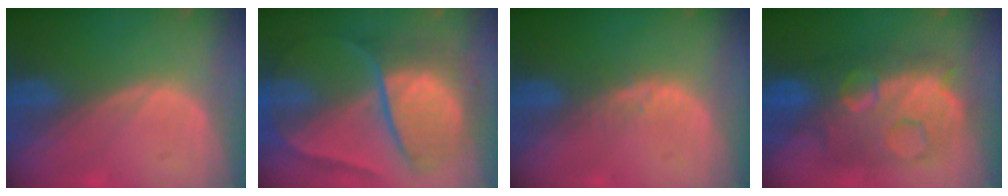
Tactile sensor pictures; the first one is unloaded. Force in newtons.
{"total": 10.8, "press": 10.7, "slide": 1.1}
{"total": 2.1, "press": 2.1, "slide": 0.2}
{"total": 12.1, "press": 12.0, "slide": 1.2}